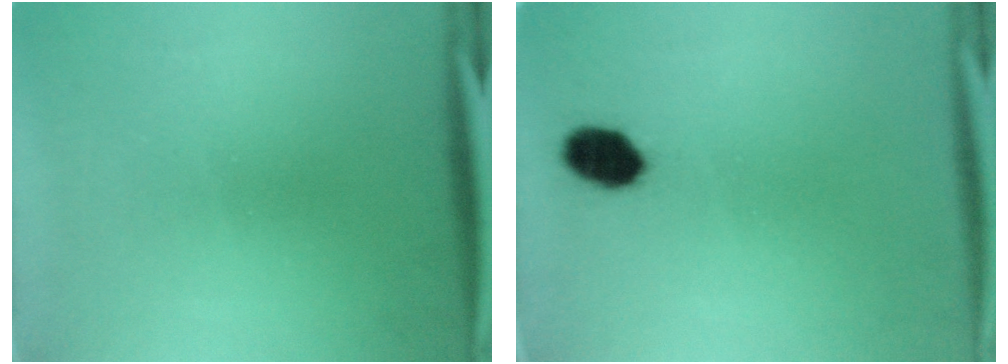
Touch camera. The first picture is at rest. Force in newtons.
{"total": 5.8}